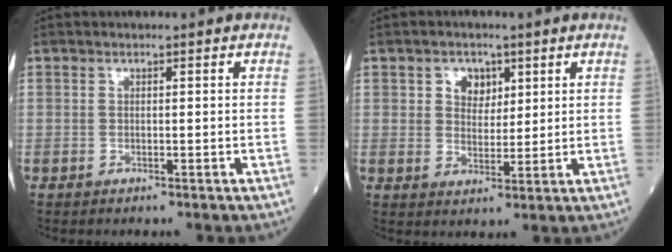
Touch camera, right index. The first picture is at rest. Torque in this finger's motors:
{"motor_torque": [0.24, 0.10, 0.05, 0.03]}